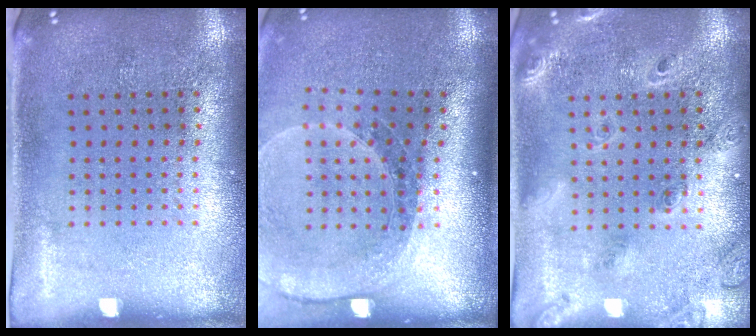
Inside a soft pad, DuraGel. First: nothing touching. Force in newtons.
{"total": 1.8, "press": 1.7, "slide": 0.6}
{"total": 1.8, "press": 1.7, "slide": 0.7}